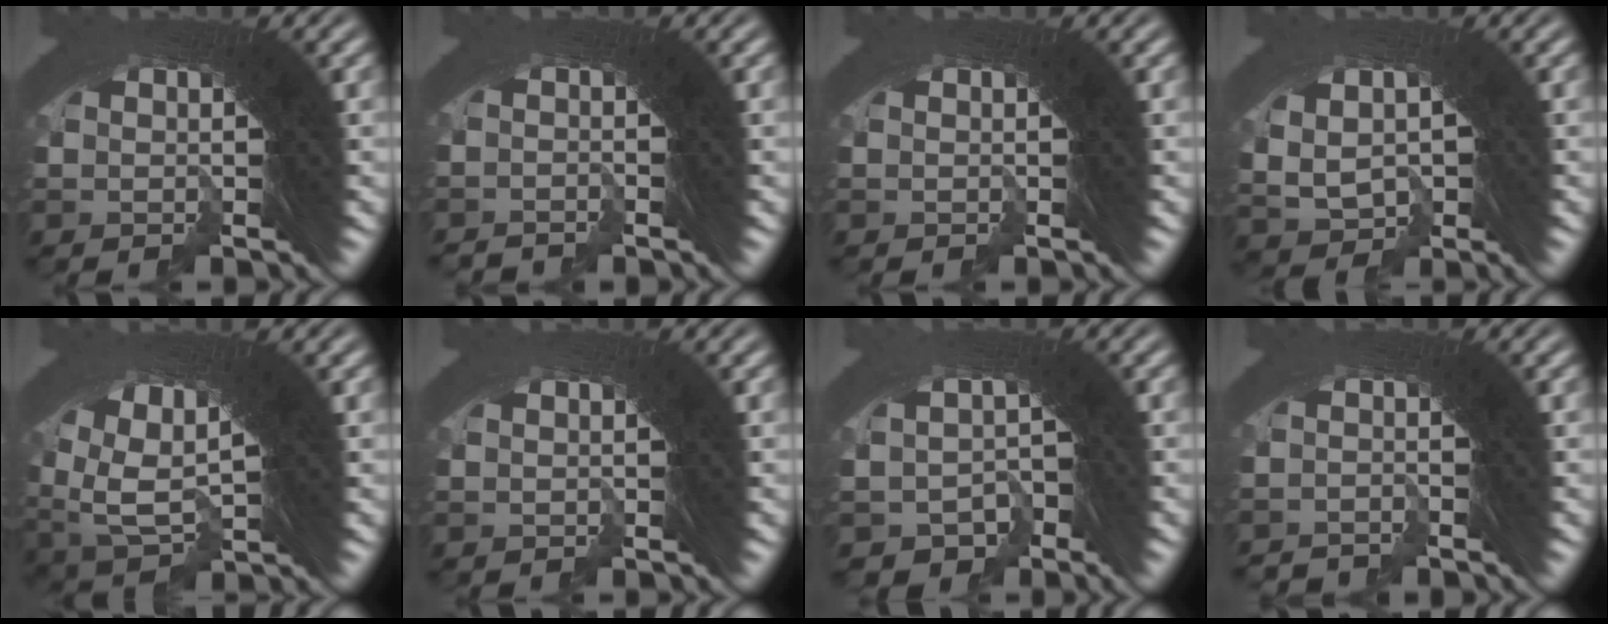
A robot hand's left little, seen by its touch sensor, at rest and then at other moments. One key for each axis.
{"total": 2.4, "fx": -1.8, "fy": -0.1, "fz": -1.5, "tx": 0.018, "ty": -0.008, "tz": -0.029}
{"total": 0.0}
{"total": 6.0, "fx": -2.4, "fy": 5.3, "fz": 1.6, "tx": -0.072, "ty": -0.027, "tz": -0.029}
{"total": 12.0, "fx": -0.5, "fy": 9.2, "fz": 7.8, "tx": -0.185, "ty": -0.047, "tz": 0.004}
{"total": 1.1, "fx": -0.6, "fy": -0.3, "fz": -0.9, "tx": 0.008, "ty": -0.006, "tz": -0.005}
{"total": 7.1, "fx": -5.4, "fy": 4.5, "fz": -1.1, "tx": -0.017, "ty": -0.044, "tz": -0.077}
{"total": 3.5, "fx": -2.6, "fy": -0.1, "fz": -2.2, "tx": 0.024, "ty": -0.012, "tz": -0.042}